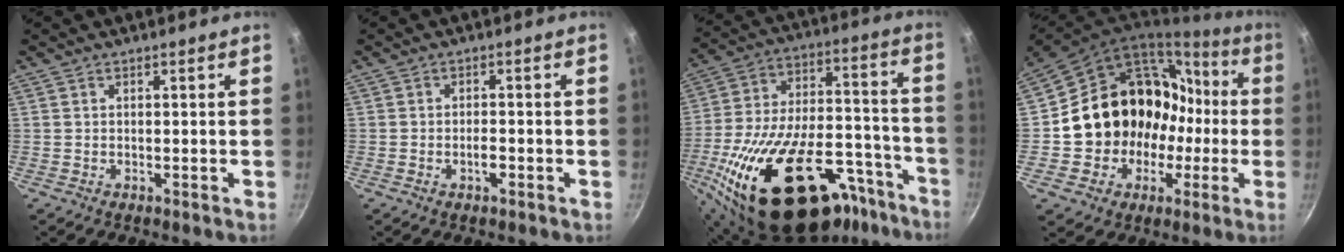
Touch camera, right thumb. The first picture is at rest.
{"total": 2.3, "force": [-1.0, 1.0, 1.9], "torque": [-0.029, 0.010, -0.019]}
{"total": 35.8, "force": [-20.1, 18.1, 23.5], "torque": [-0.346, 0.088, -0.301]}
{"total": 22.1, "force": [-0.8, 19.0, 11.1], "torque": [-0.142, 0.056, 0.008]}